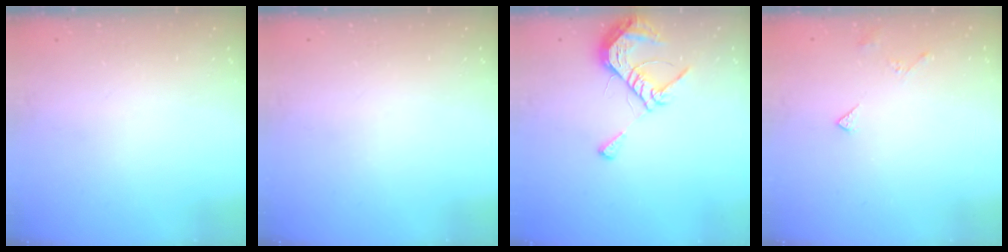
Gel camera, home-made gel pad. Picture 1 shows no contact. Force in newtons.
{"total": 0.0}
{"total": 8.5, "press": 8.5, "slide": 1.0}
{"total": 5.3, "press": 5.3, "slide": 0.8}